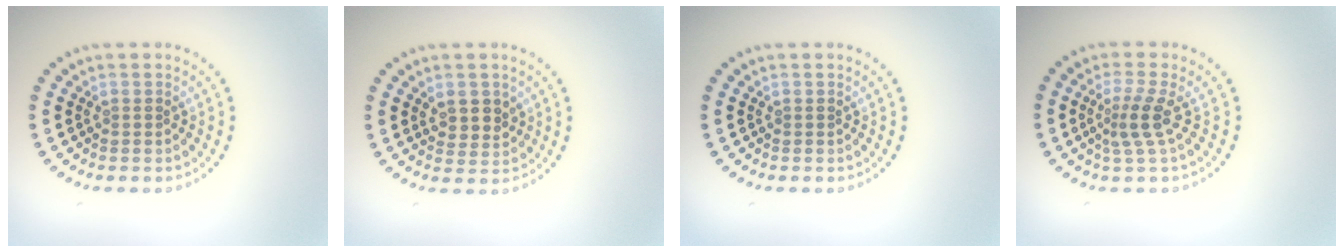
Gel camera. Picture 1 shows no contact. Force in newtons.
{"total": 2.4, "press": 2.2, "slide": 0.9}
{"total": 0.0}
{"total": 2.5, "press": 1.7, "slide": 1.8}